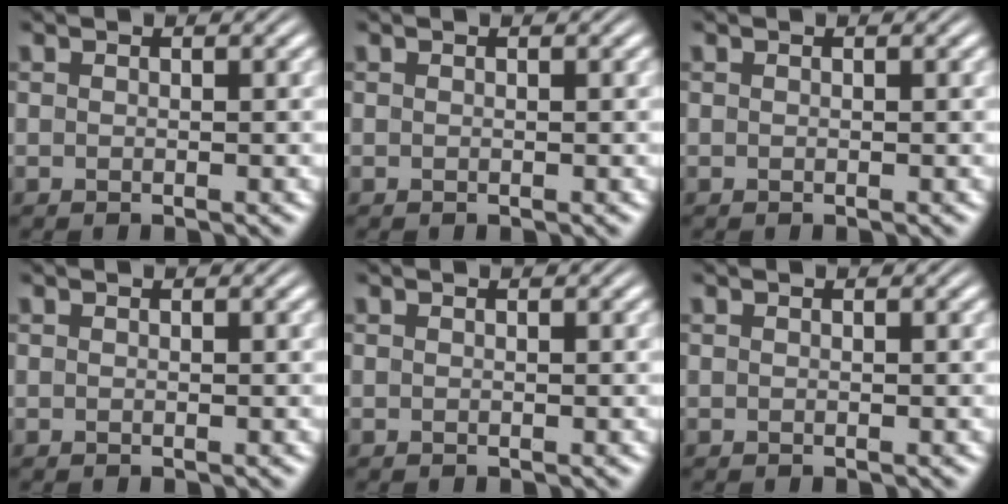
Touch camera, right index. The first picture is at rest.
{"total": 0.0}
{"total": 0.0}
{"total": 0.0}
{"total": 0.0}
{"total": 0.0}